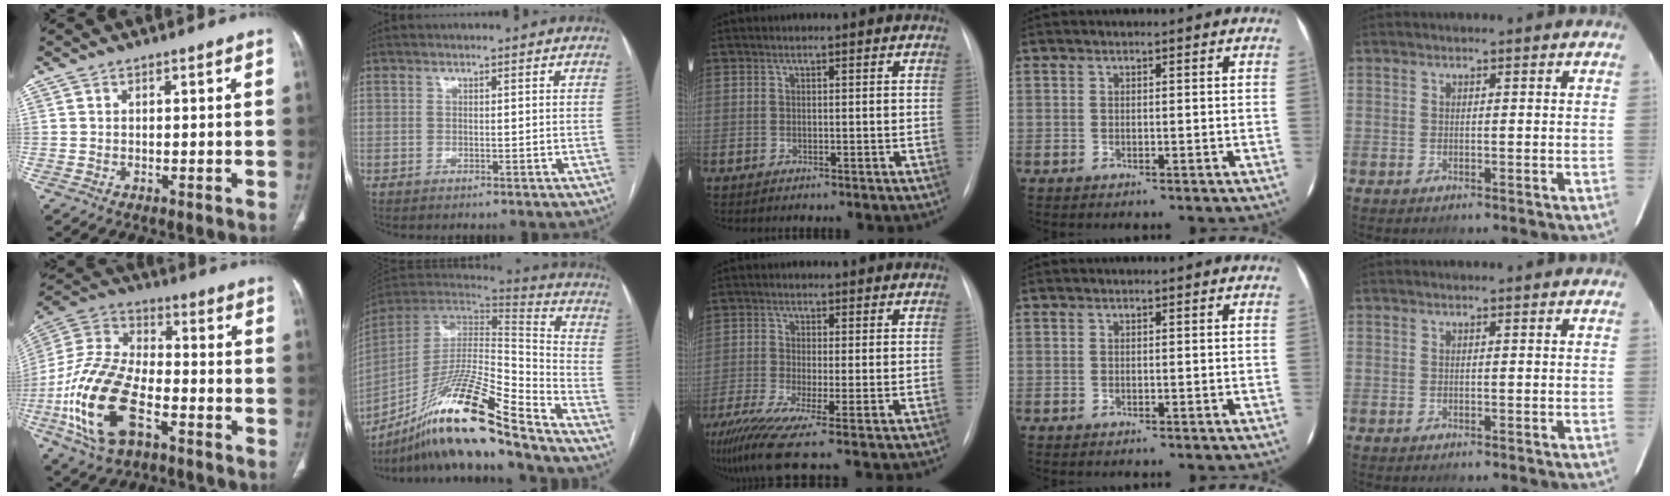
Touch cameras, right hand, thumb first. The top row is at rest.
{"thumb": {"total": 20.5, "force": [-7.4, 10.7, 15.8], "torque": [-0.327, 0.029, -0.137]}, "index": {"total": 22.0, "force": [-16.0, 1.2, 15.1], "torque": [-0.293, -0.013, -0.292]}, "middle": {"total": 9.3, "force": [-5.8, 0.4, 7.3], "torque": [-0.130, -0.030, -0.102]}}